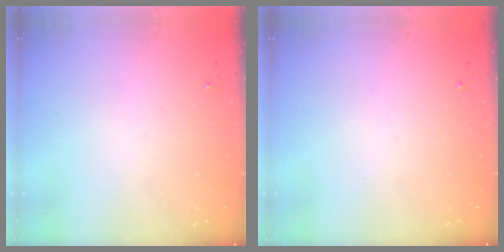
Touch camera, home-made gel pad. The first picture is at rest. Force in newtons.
{"total": 0.0}